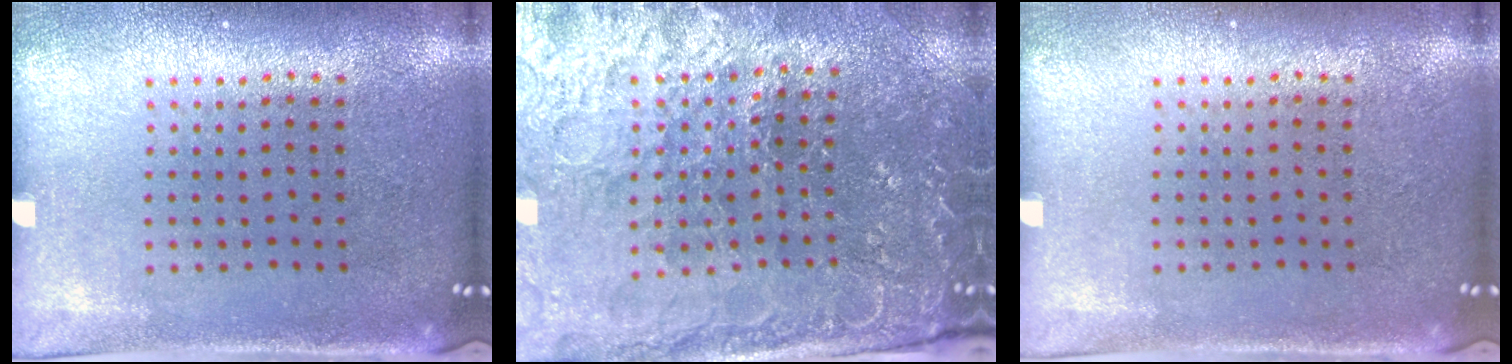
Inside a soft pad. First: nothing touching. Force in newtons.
{"total": 3.6, "press": 3.6, "slide": 0.4}
{"total": 0.0}